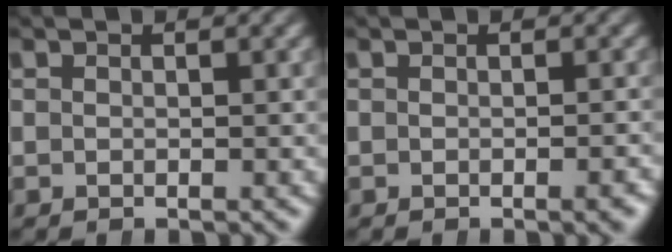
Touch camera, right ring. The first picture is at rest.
{"total": 0.6, "force": [-0.3, -0.2, 0.4], "torque": [-0.003, 0.005, -0.005]}